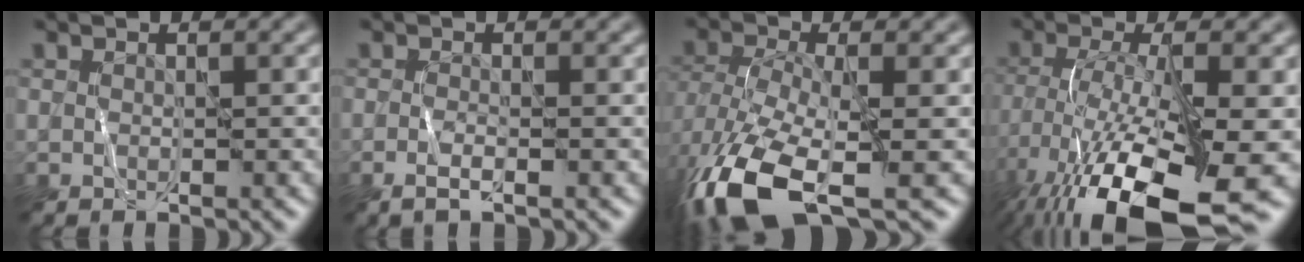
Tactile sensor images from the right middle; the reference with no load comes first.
{"total": 1.1, "force": [-0.7, -0.1, 0.8], "torque": [-0.016, 0.002, -0.015]}
{"total": 10.7, "force": [-5.9, 4.0, 8.0], "torque": [-0.182, -0.020, -0.112]}
{"total": 14.8, "force": [-8.3, 4.1, 11.5], "torque": [-0.231, -0.028, -0.133]}